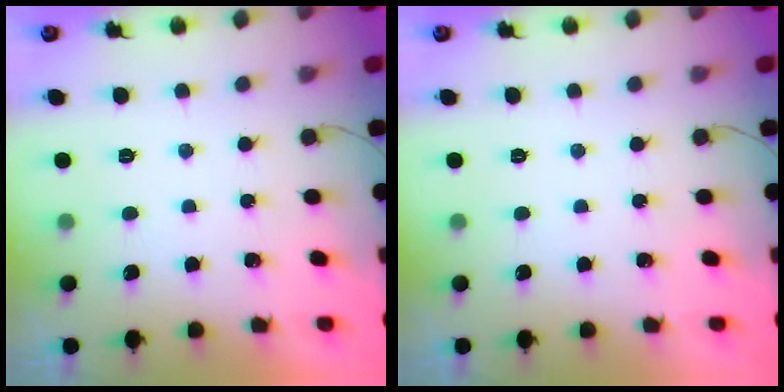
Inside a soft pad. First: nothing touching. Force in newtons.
{"total": 0.0}